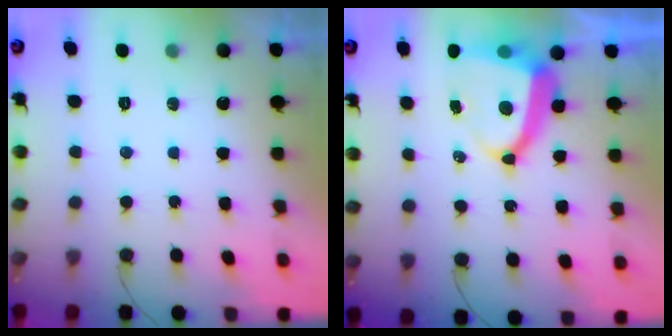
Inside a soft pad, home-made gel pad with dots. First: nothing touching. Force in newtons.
{"total": 9.3, "press": 9.2, "slide": 0.9}